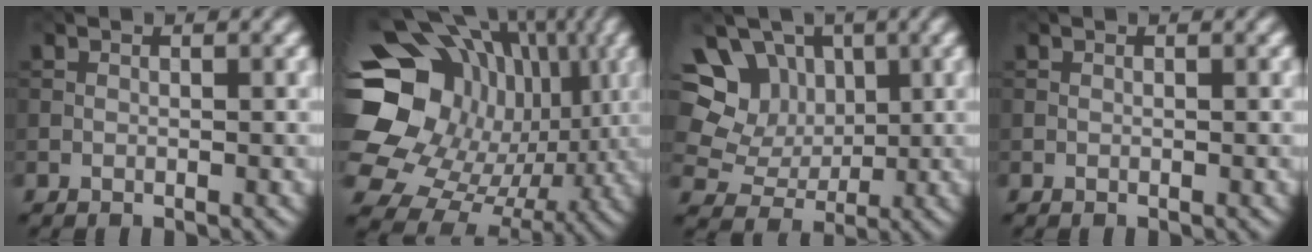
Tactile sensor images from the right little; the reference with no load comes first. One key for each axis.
{"total": 21.7, "fx": 2.9, "fy": 18.3, "fz": 11.4, "tx": -0.247, "ty": 0.021, "tz": 0.042}
{"total": 10.4, "fx": 4.3, "fy": 8.4, "fz": 4.4, "tx": -0.096, "ty": 0.021, "tz": 0.071}
{"total": 0.0}